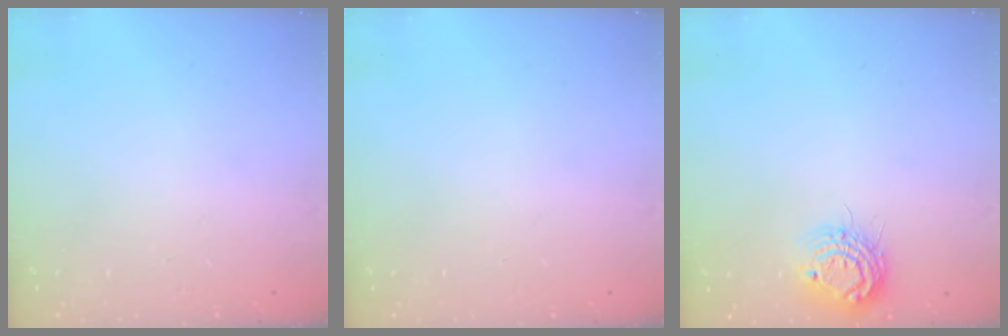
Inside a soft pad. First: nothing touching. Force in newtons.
{"total": 0.0}
{"total": 10.3, "press": 10.2, "slide": 0.8}